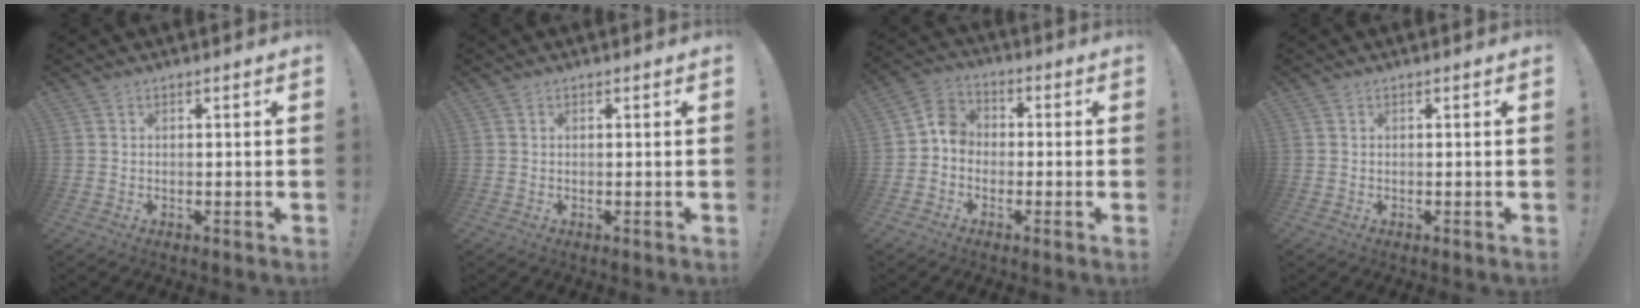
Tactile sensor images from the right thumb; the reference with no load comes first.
{"total": 0.0}
{"total": 6.5, "force": [-2.0, 5.4, 3.0], "torque": [-0.050, 0.024, -0.034]}
{"total": 0.0}